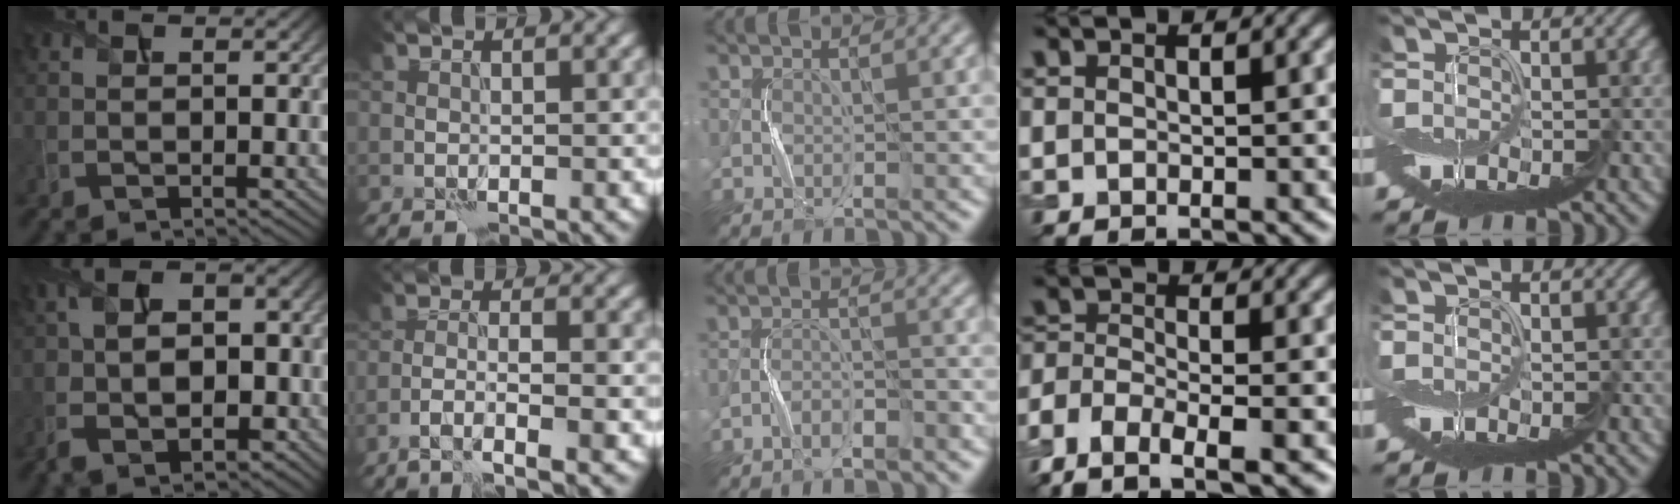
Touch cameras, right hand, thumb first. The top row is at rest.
{"thumb": {"total": 9.2, "force": [-2.0, 5.7, 7.0], "torque": [-0.150, -0.026, -0.028]}, "index": {"total": 3.7, "force": [-2.1, 0.4, 3.0], "torque": [-0.051, 0.003, -0.041]}, "middle": {"total": 2.4, "force": [-1.9, 0.5, 1.3], "torque": [-0.022, 0.007, -0.034]}, "ring": {"total": 6.4, "force": [-4.8, 2.1, 3.6], "torque": [-0.070, -0.007, -0.094]}}